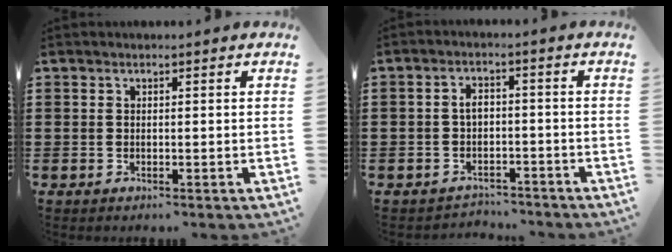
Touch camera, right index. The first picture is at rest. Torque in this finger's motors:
{"motor_torque": [-0.25, 0.30, -0.01, -0.01]}